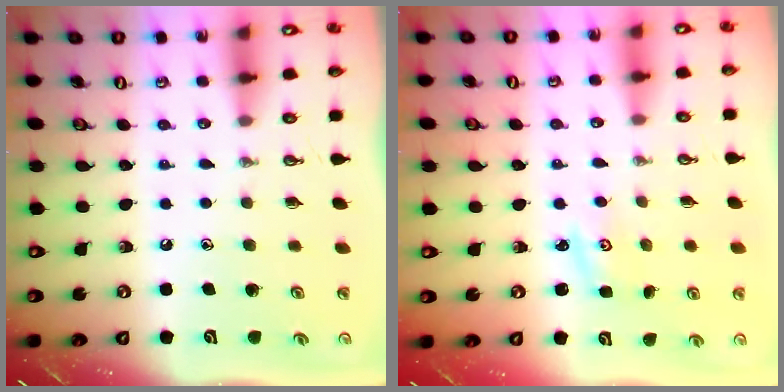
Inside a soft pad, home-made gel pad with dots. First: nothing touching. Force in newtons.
{"total": 2.3, "press": 2.3, "slide": 0.3}